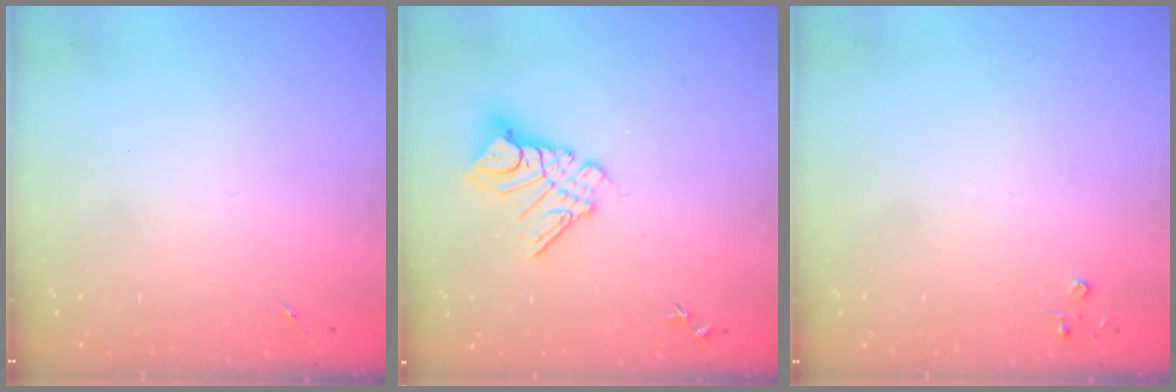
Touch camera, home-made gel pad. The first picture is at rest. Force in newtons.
{"total": 11.6, "press": 11.6, "slide": 1.2}
{"total": 2.2, "press": 2.2, "slide": 0.3}